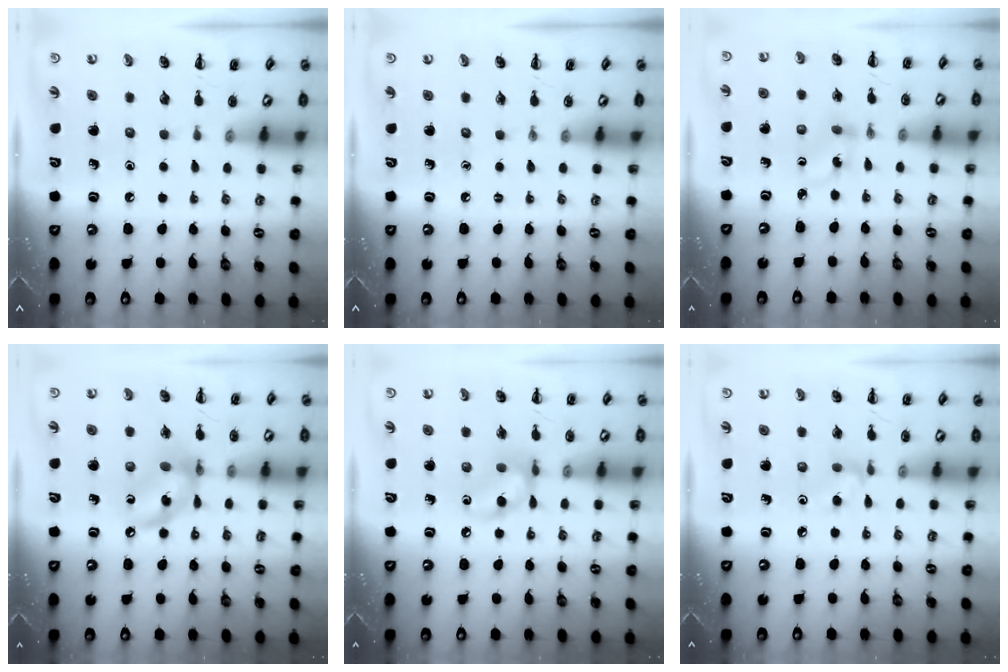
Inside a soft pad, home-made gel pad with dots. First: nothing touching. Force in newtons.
{"total": 0.0}
{"total": 2.1, "press": 1.9, "slide": 1.0}
{"total": 10.9, "press": 10.6, "slide": 2.1}
{"total": 8.6, "press": 8.6, "slide": 0.8}
{"total": 3.7, "press": 3.5, "slide": 1.3}